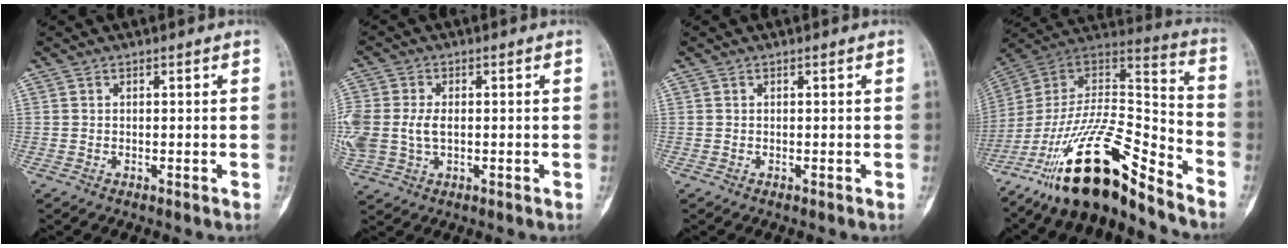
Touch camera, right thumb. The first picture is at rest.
{"total": 12.5, "force": [-0.1, 8.8, 8.9], "torque": [-0.247, 0.002, 0.010]}
{"total": 0.0}
{"total": 22.8, "force": [-16.6, 6.0, 14.6], "torque": [-0.275, 0.094, -0.295]}